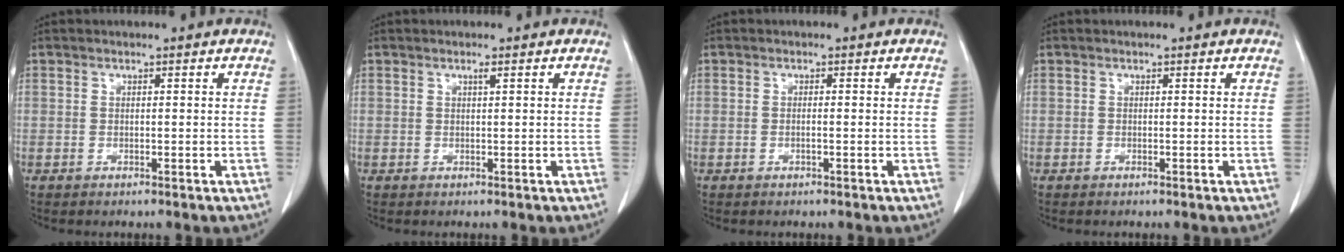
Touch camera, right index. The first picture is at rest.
{"total": 0.6, "force": [0.4, -0.1, 0.5], "torque": [-0.010, 0.000, 0.007]}
{"total": 0.5, "force": [-0.2, 0.0, 0.5], "torque": [-0.009, 0.000, -0.003]}
{"total": 0.0}